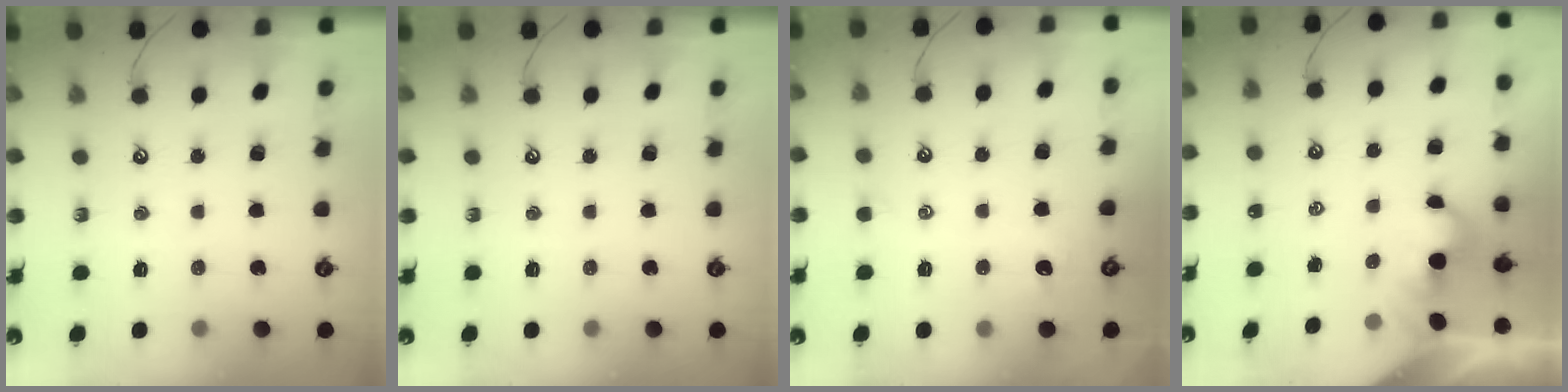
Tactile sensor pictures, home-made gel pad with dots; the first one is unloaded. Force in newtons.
{"total": 0.0}
{"total": 0.6, "press": 0.2, "slide": 0.6}
{"total": 2.1, "press": 2.1, "slide": 0.2}